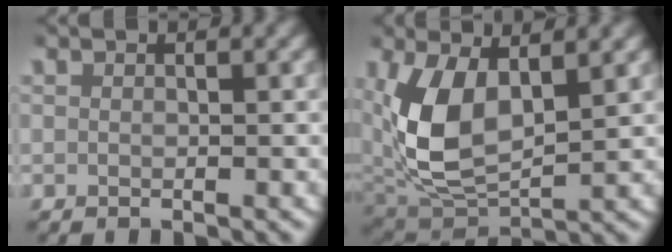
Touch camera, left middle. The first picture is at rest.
{"total": 6.2, "force": [1.3, 3.5, 4.9], "torque": [-0.124, -0.005, 0.028]}